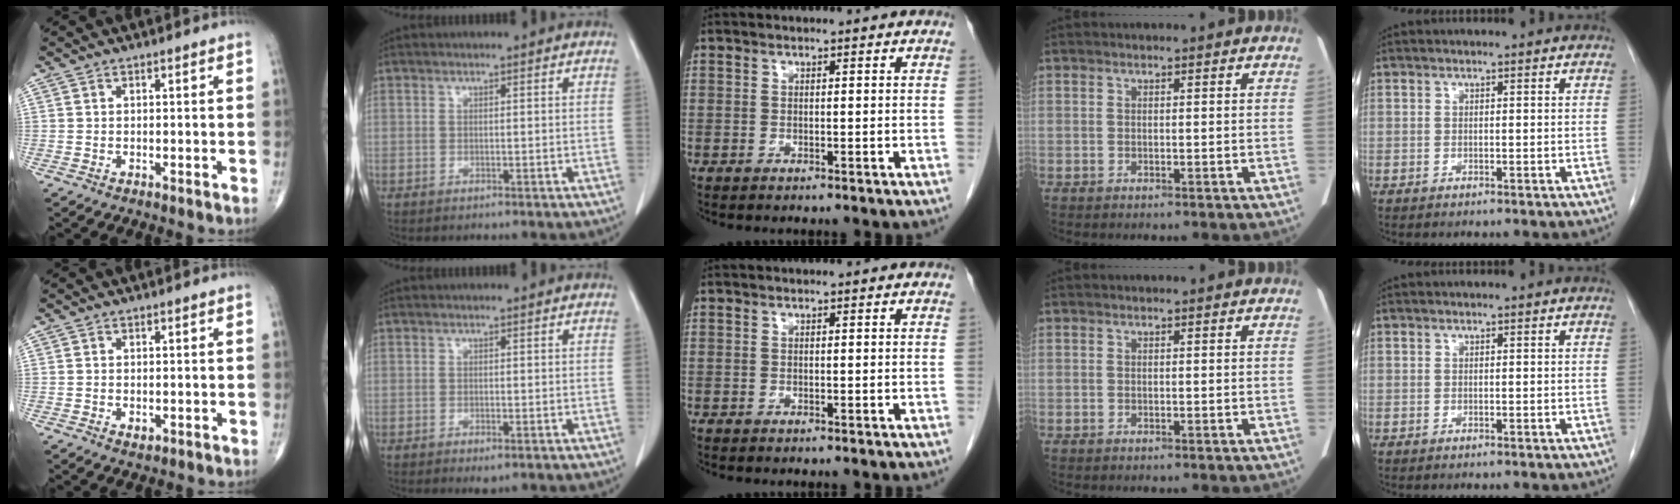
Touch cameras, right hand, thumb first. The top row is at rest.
{"thumb": {"total": 1.2, "force": [-0.2, 0.8, 0.9], "torque": [-0.010, -0.003, -0.001]}, "index": {"total": 1.4, "force": [-0.7, 0.5, 1.1], "torque": [-0.017, -0.003, -0.004]}}